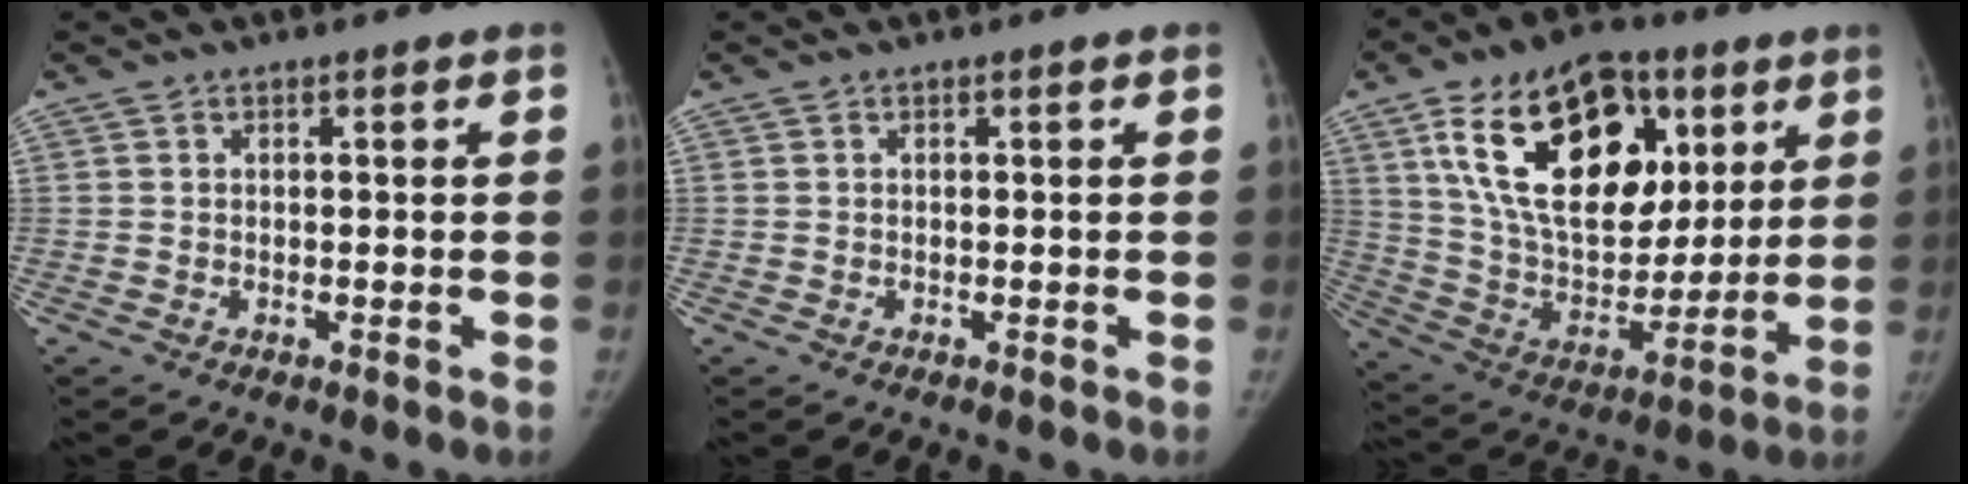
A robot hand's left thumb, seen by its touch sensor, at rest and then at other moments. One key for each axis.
{"total": 0.0}
{"total": 27.0, "fx": 11.0, "fy": 16.2, "fz": 18.6, "tx": -0.290, "ty": -0.018, "tz": 0.194}